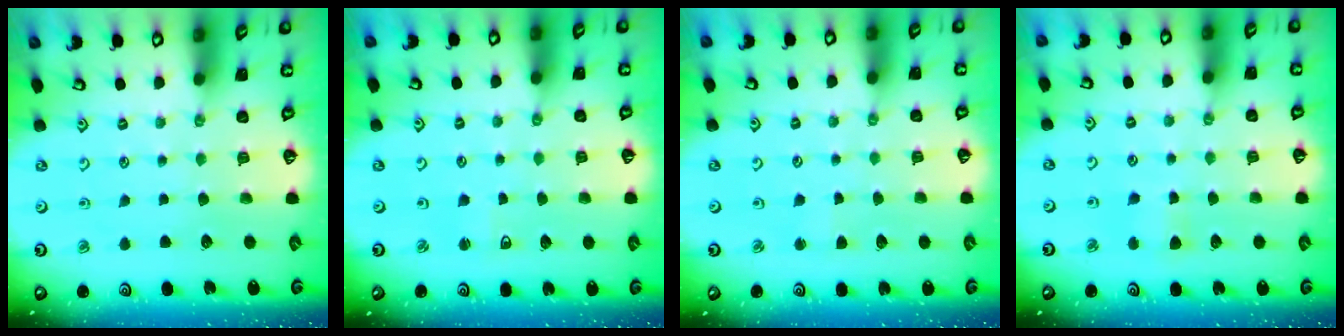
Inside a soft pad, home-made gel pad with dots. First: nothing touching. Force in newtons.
{"total": 2.2, "press": 2.1, "slide": 0.6}
{"total": 2.2, "press": 2.2, "slide": 0.3}
{"total": 3.5, "press": 3.4, "slide": 0.6}